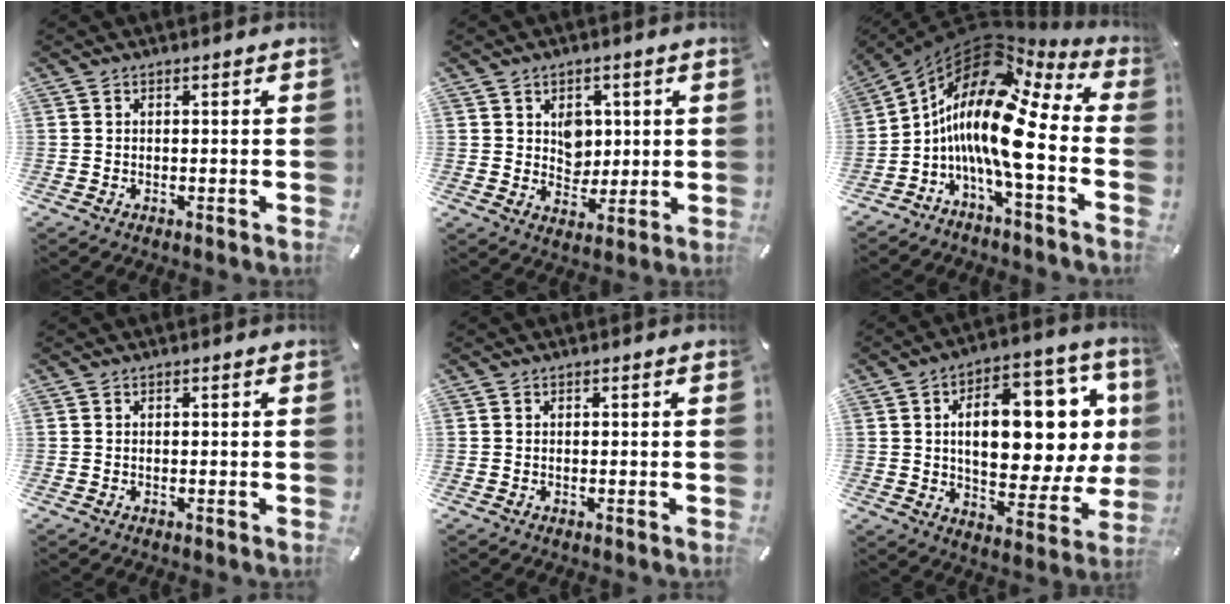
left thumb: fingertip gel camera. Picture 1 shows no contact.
{"total": 6.2, "force": [1.8, 5.4, 2.5], "torque": [-0.015, -0.008, 0.025]}
{"total": 17.0, "force": [-2.9, 6.0, 15.6], "torque": [-0.325, -0.025, -0.067]}
{"total": 0.0}
{"total": 0.0}
{"total": 21.6, "force": [5.3, 11.0, 17.8], "torque": [-0.250, -0.031, 0.085]}